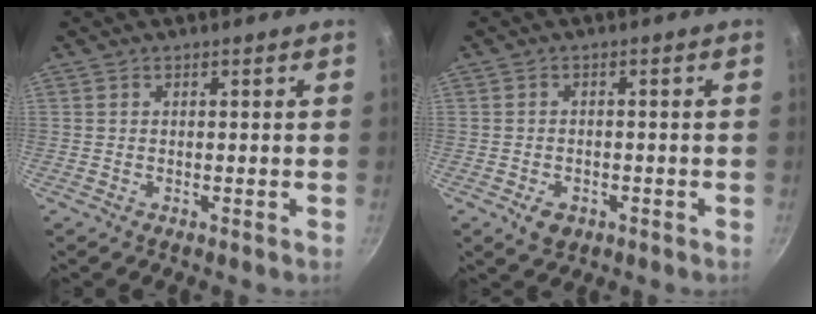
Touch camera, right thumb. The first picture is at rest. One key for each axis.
{"total": 3.7, "fx": -1.7, "fy": 2.6, "fz": 2.1, "tx": -0.032, "ty": 0.011, "tz": -0.019}